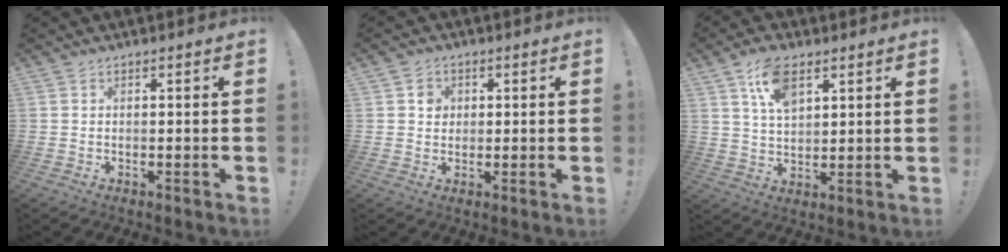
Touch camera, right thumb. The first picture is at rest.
{"total": 3.5, "force": [0.7, 3.2, 1.0], "torque": [-0.006, 0.000, 0.011]}
{"total": 9.8, "force": [5.3, 5.2, 6.4], "torque": [-0.109, -0.012, 0.099]}